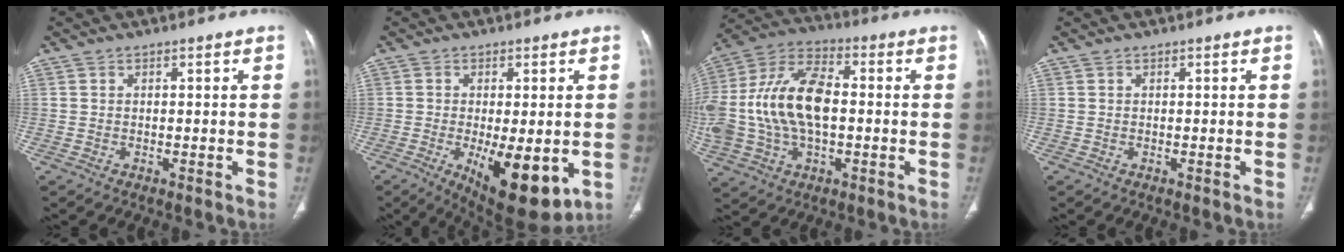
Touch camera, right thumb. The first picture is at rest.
{"total": 13.9, "force": [-3.6, 5.5, 12.3], "torque": [-0.175, -0.022, -0.036]}
{"total": 20.9, "force": [-0.2, 12.0, 17.1], "torque": [-0.370, 0.026, -0.004]}
{"total": 0.0}